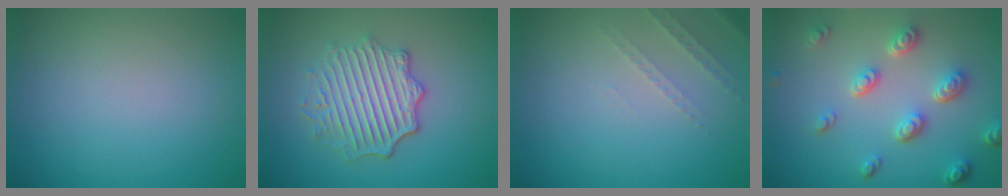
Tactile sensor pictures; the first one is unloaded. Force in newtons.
{"total": 5.0, "press": 4.1, "slide": 2.9}
{"total": 1.5, "press": 1.4, "slide": 0.4}
{"total": 4.7, "press": 3.6, "slide": 3.0}